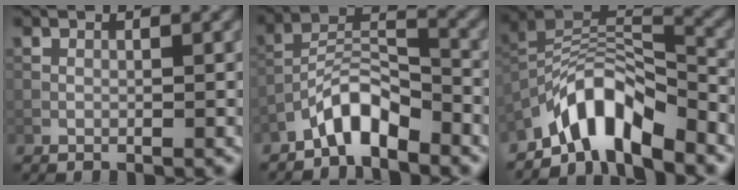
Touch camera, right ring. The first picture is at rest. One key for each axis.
{"total": 5.0, "fx": -3.8, "fy": 1.5, "fz": 2.9, "tx": -0.047, "ty": 0.016, "tz": -0.075}
{"total": 7.3, "fx": -5.5, "fy": 2.4, "fz": 4.1, "tx": -0.056, "ty": 0.003, "tz": -0.107}